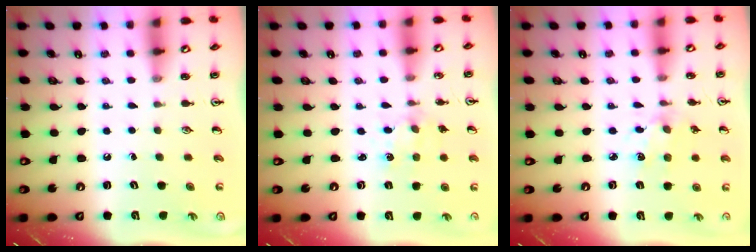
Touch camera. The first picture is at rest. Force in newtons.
{"total": 3.0, "press": 3.0, "slide": 0.3}
{"total": 3.9, "press": 3.8, "slide": 0.3}